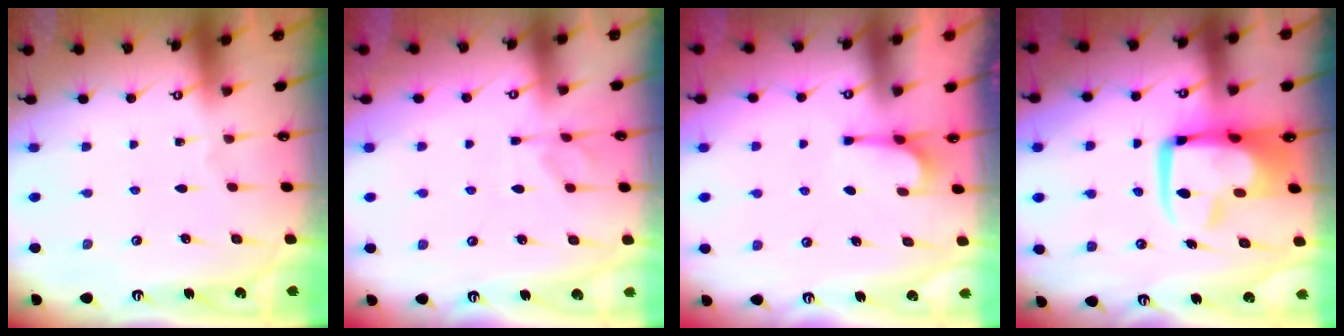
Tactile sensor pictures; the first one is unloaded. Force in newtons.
{"total": 2.4, "press": 2.1, "slide": 1.2}
{"total": 3.0, "press": 2.9, "slide": 0.7}
{"total": 13.2, "press": 13.0, "slide": 1.9}